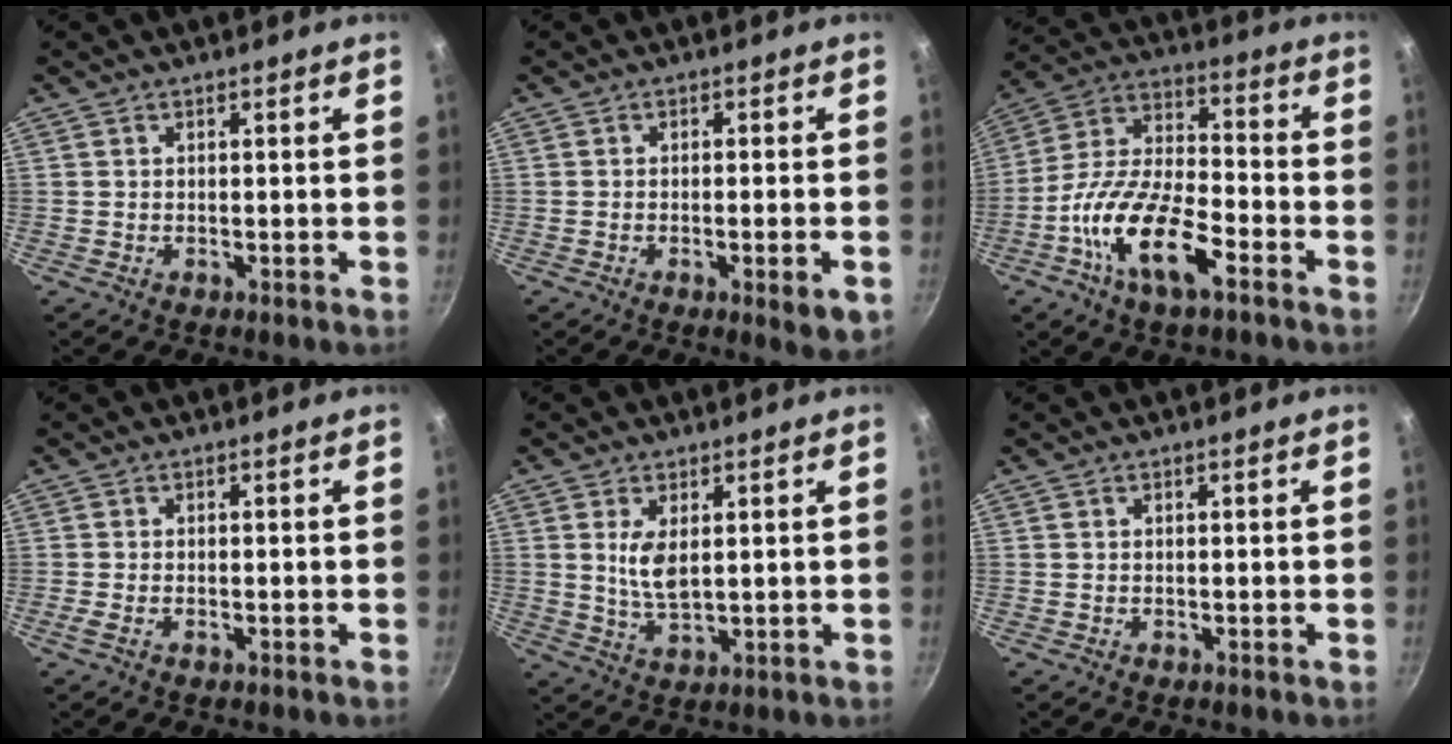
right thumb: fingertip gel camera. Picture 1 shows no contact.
{"total": 4.9, "force": [-1.7, 1.0, 4.5], "torque": [-0.066, -0.003, -0.024]}
{"total": 16.9, "force": [-7.6, 6.8, 13.4], "torque": [-0.245, 0.044, -0.155]}
{"total": 1.4, "force": [-0.6, 0.5, 1.2], "torque": [-0.035, 0.002, -0.017]}
{"total": 5.5, "force": [1.4, 2.5, 4.7], "torque": [-0.083, -0.020, 0.033]}
{"total": 0.0}